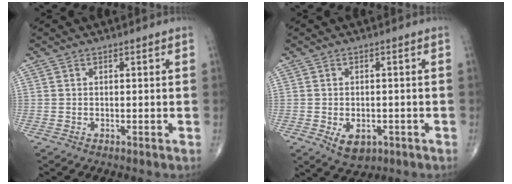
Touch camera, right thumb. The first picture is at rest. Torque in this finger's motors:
{"motor_torque": [-0.01, 0.16, 0.23, 0.13, 0.11]}